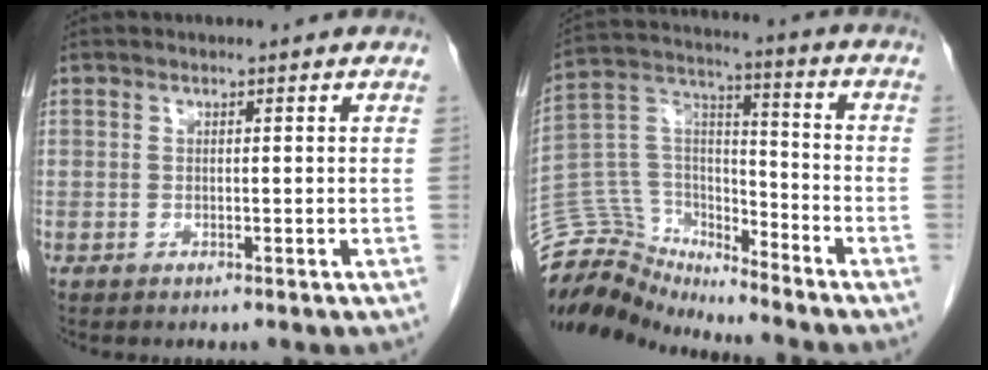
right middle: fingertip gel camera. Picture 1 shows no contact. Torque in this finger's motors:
{"motor_torque": [0.20, -0.53, -0.02, -0.10]}